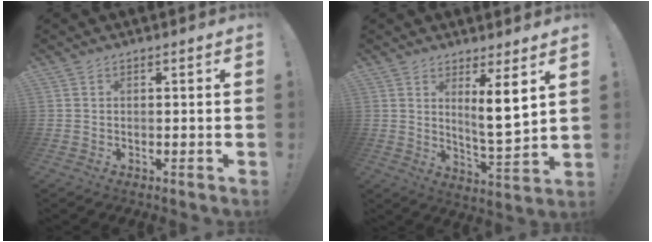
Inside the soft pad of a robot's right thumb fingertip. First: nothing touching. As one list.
[{"total": 9.1, "force": [4.2, 0.9, 8.0], "torque": [-0.117, -0.034, 0.067]}]